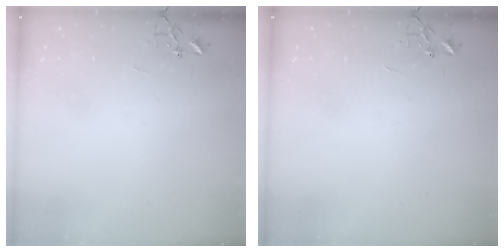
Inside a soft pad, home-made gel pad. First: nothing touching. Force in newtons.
{"total": 0.0}